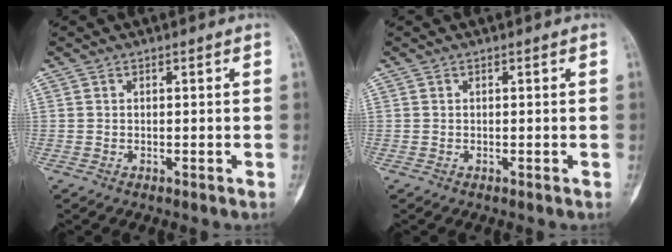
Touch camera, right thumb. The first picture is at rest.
{"total": 0.0}